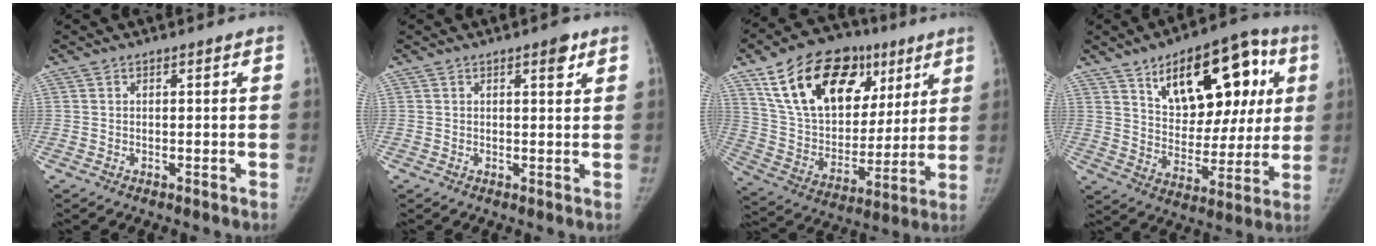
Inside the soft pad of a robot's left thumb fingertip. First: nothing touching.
{"total": 2.6, "force": [1.5, 1.0, 1.9], "torque": [-0.016, -0.007, 0.019]}
{"total": 26.9, "force": [13.0, 16.5, 16.8], "torque": [-0.250, -0.002, 0.227]}
{"total": 22.4, "force": [8.8, 11.7, 16.9], "torque": [-0.186, -0.012, 0.134]}